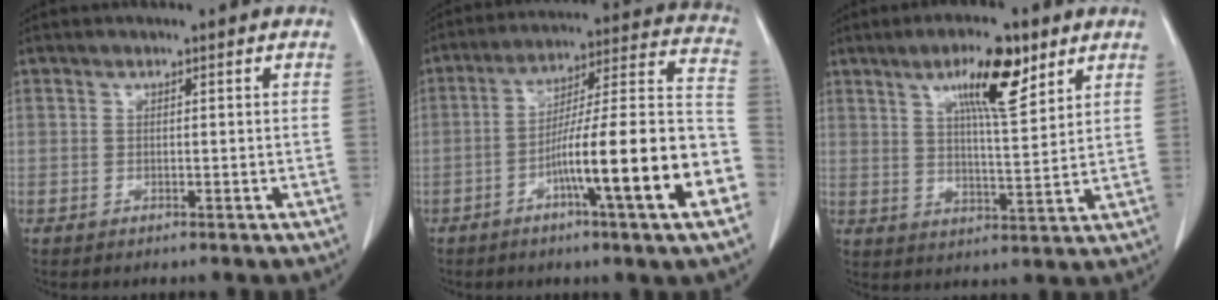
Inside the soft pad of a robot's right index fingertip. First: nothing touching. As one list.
[{"total": 19.9, "force": [-7.2, 0.2, 18.5], "torque": [-0.240, 0.012, -0.113]}, {"total": 9.6, "force": [5.4, 1.7, 7.8], "torque": [-0.133, 0.000, 0.089]}]